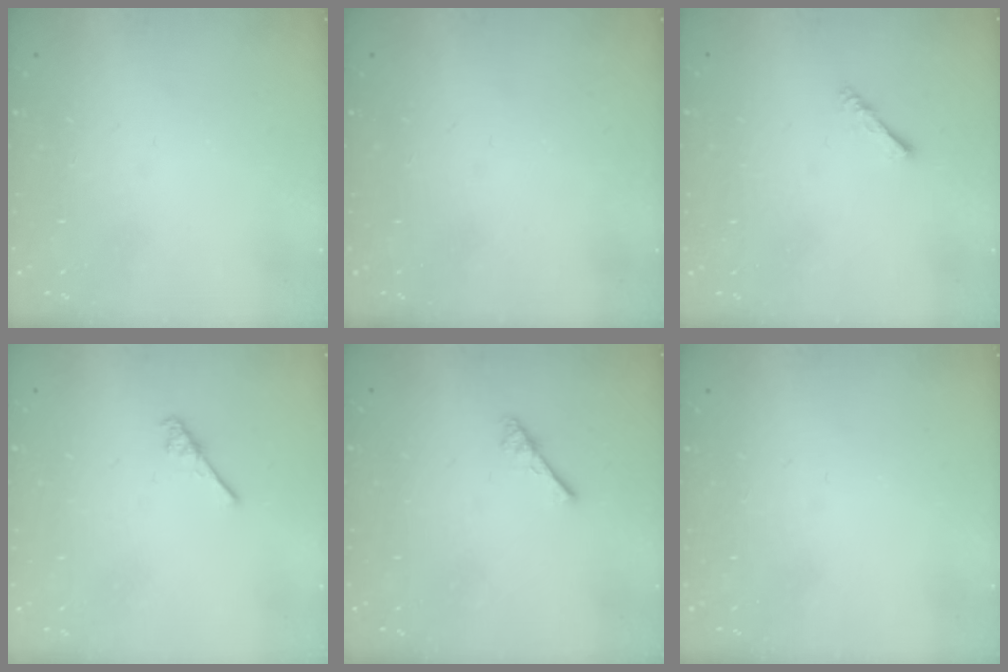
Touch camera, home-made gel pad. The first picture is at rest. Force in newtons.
{"total": 0.0}
{"total": 1.4, "press": 1.3, "slide": 0.3}
{"total": 2.6, "press": 2.6, "slide": 0.3}
{"total": 2.5, "press": 2.5, "slide": 0.4}
{"total": 0.0}